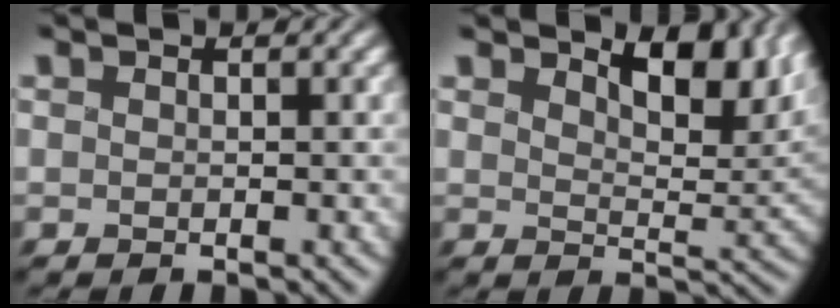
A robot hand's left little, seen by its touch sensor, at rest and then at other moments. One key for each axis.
{"total": 7.2, "fx": 4.4, "fy": 3.1, "fz": 4.7, "tx": -0.074, "ty": -0.002, "tz": 0.065}